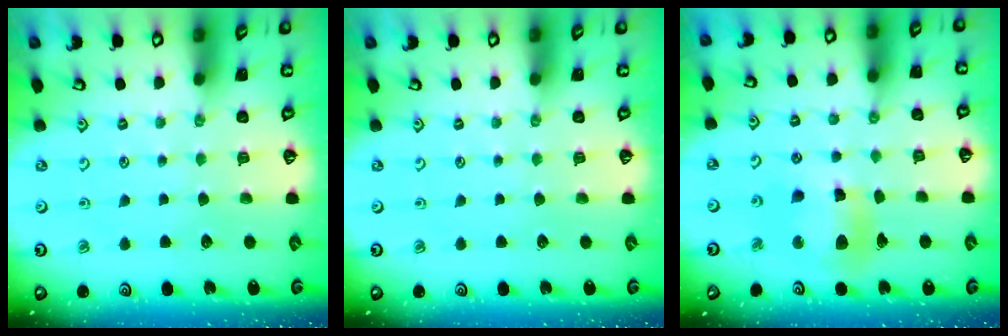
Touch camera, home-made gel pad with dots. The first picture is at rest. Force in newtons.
{"total": 0.0}
{"total": 12.7, "press": 12.5, "slide": 1.7}